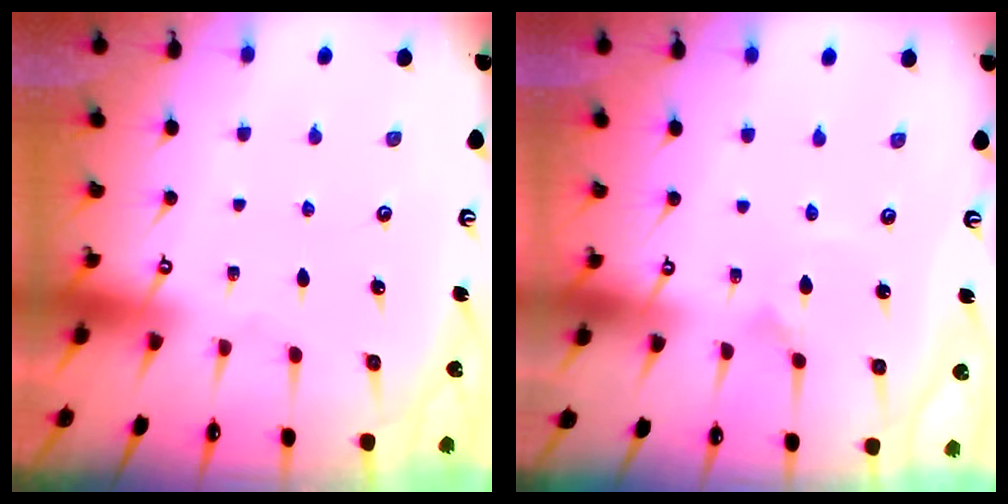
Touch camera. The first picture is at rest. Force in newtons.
{"total": 1.3, "press": 1.3, "slide": 0.1}